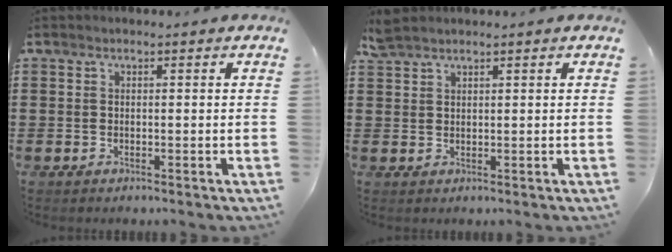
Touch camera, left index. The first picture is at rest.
{"total": 1.9, "force": [1.8, 0.3, 0.5], "torque": [-0.014, 0.000, 0.036]}